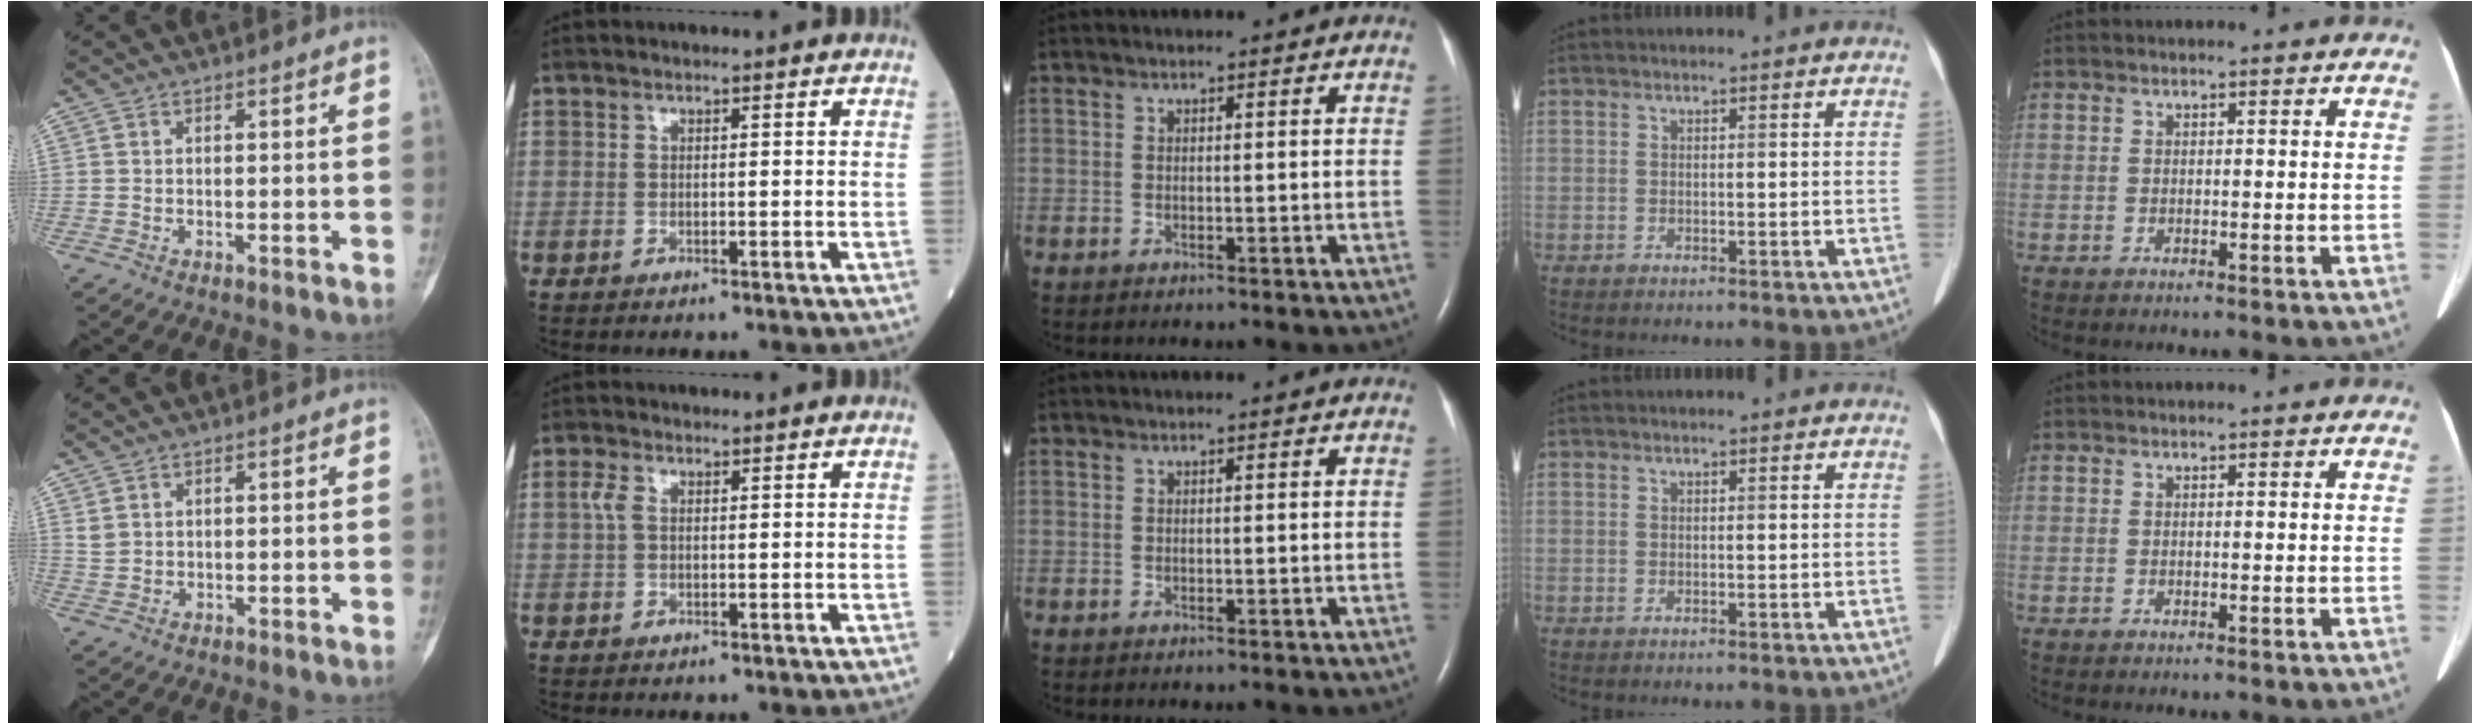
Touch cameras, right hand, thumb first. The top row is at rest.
{"thumb": {"total": 1.6, "force": [1.0, 1.1, 0.6], "torque": [-0.008, -0.003, 0.024]}, "index": {"total": 1.9, "force": [0.5, 1.1, 1.5], "torque": [-0.044, 0.014, 0.011]}}